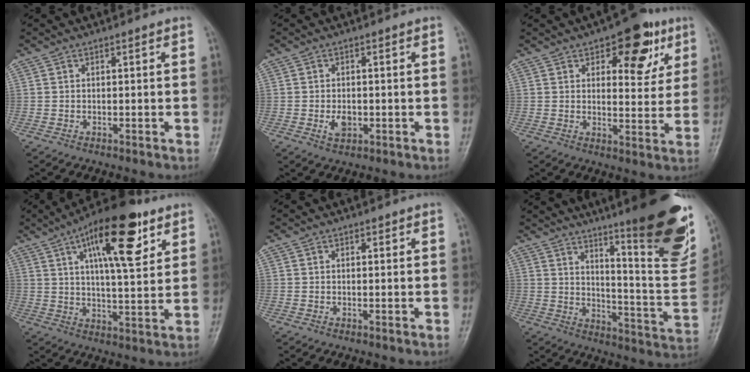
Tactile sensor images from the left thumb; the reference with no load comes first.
{"total": 3.1, "force": [-0.7, 2.1, 2.2], "torque": [-0.032, 0.000, -0.009]}
{"total": 11.9, "force": [5.6, 6.0, 8.6], "torque": [-0.067, -0.019, 0.070]}
{"total": 17.2, "force": [8.1, 6.0, 14.0], "torque": [-0.191, -0.024, 0.124]}
{"total": 0.5, "force": [0.4, 0.3, 0.3], "torque": [-0.001, -0.002, 0.003]}
{"total": 25.4, "force": [15.2, 4.4, 19.8], "torque": [-0.245, -0.086, 0.215]}